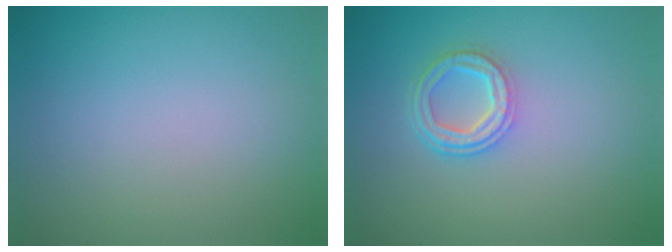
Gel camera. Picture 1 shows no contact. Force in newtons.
{"total": 3.7, "press": 2.7, "slide": 2.5}